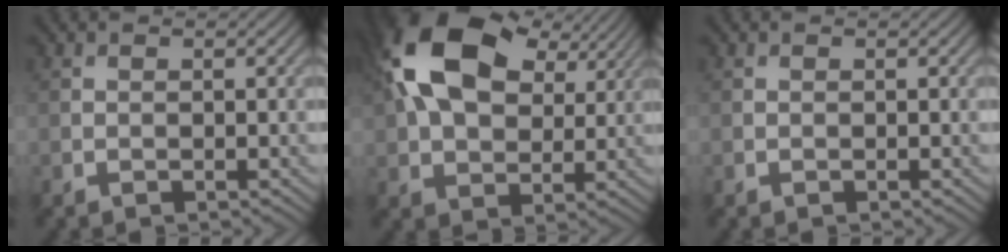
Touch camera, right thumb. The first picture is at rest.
{"total": 17.0, "force": [6.5, 10.3, 11.8], "torque": [-0.254, 0.035, 0.112]}
{"total": 0.0}